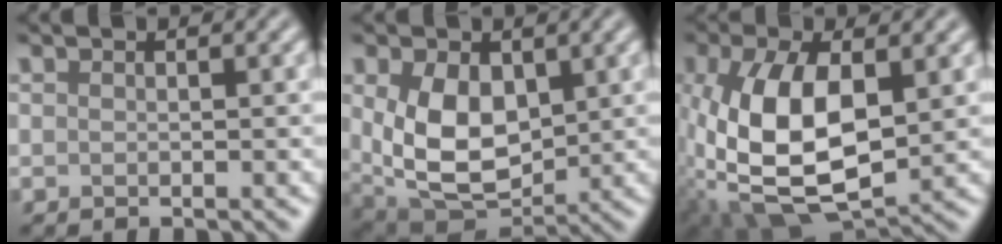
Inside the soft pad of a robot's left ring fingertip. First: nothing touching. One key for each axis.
{"total": 8.0, "fx": 1.0, "fy": 5.2, "fz": 6.0, "tx": -0.130, "ty": -0.013, "tz": 0.024}
{"total": 10.6, "fx": -0.1, "fy": 5.3, "fz": 9.2, "tx": -0.195, "ty": -0.002, "tz": 0.001}